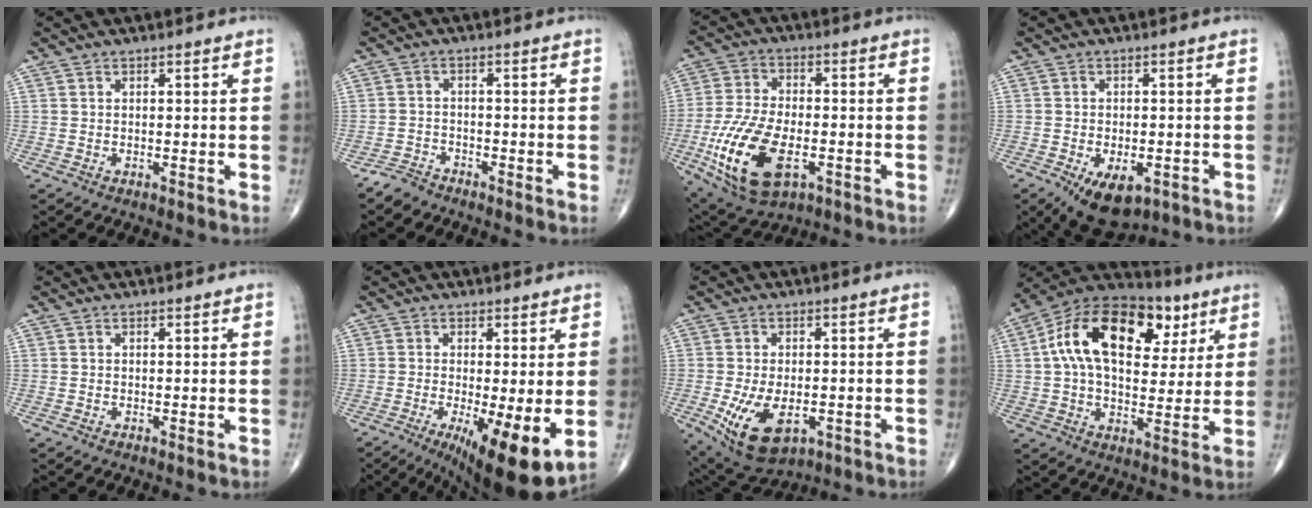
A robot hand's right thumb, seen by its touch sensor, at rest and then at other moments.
{"total": 2.8, "force": [-2.6, 1.1, 0.0], "torque": [-0.002, 0.006, -0.054]}
{"total": 17.6, "force": [-5.6, 9.1, 14.0], "torque": [-0.277, 0.006, -0.090]}
{"total": 9.9, "force": [-4.9, 5.4, 6.6], "torque": [-0.095, 0.005, -0.065]}
{"total": 4.1, "force": [-3.5, 1.8, 1.2], "torque": [-0.028, 0.010, -0.068]}
{"total": 12.4, "force": [-3.1, 3.1, 11.6], "torque": [-0.177, -0.027, -0.041]}
{"total": 11.5, "force": [-3.6, 6.5, 8.8], "torque": [-0.151, 0.000, -0.043]}
{"total": 22.1, "force": [7.0, 13.0, 16.4], "torque": [-0.253, 0.015, 0.104]}